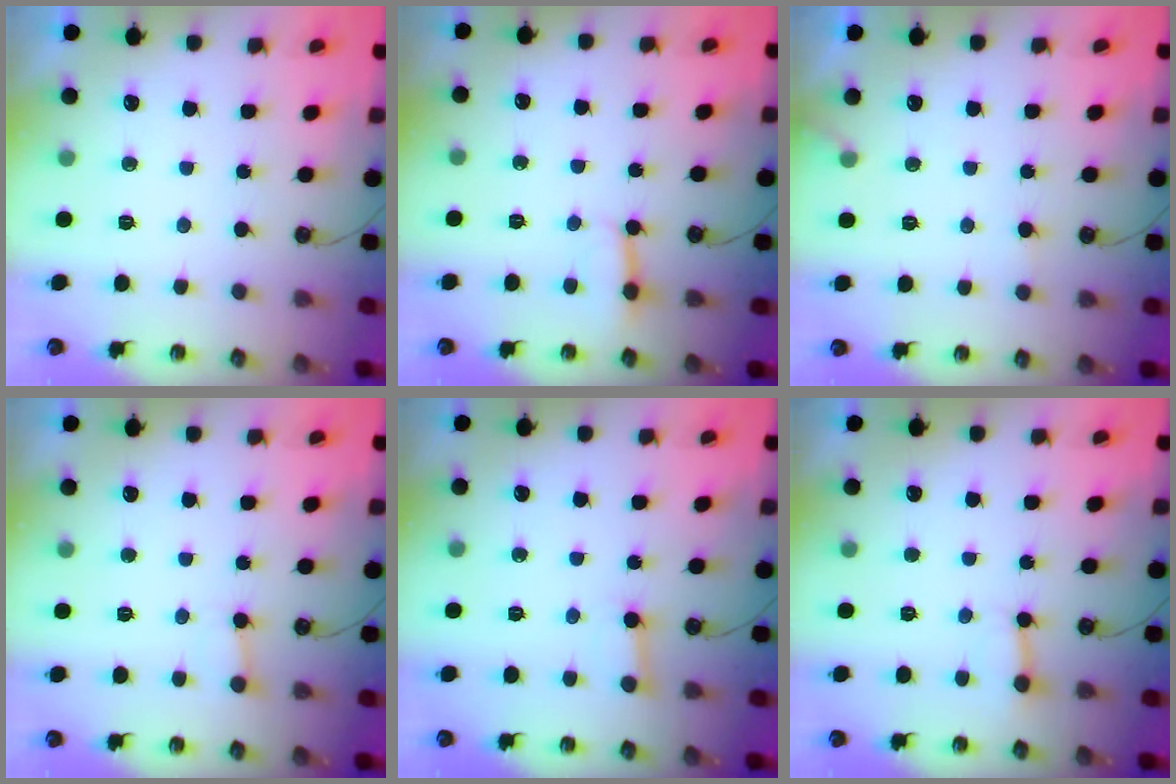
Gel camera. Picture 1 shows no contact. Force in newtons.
{"total": 2.8, "press": 2.8, "slide": 0.3}
{"total": 7.7, "press": 7.7, "slide": 0.4}
{"total": 3.8, "press": 3.7, "slide": 0.3}
{"total": 4.2, "press": 4.2, "slide": 0.3}
{"total": 3.9, "press": 3.9, "slide": 0.5}